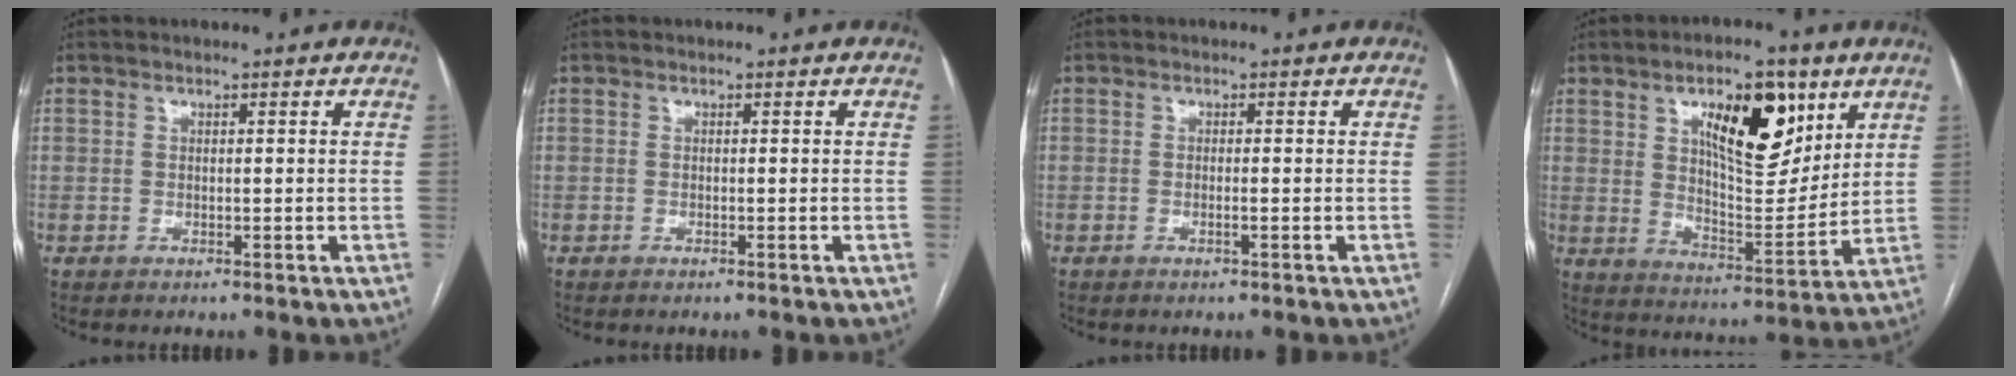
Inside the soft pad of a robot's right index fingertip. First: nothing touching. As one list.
[{"total": 0.0}, {"total": 0.8, "force": [-0.3, -0.1, 0.7], "torque": [-0.015, 0.000, -0.004]}, {"total": 14.7, "force": [6.9, 5.5, 11.7], "torque": [-0.179, 0.003, 0.118]}]